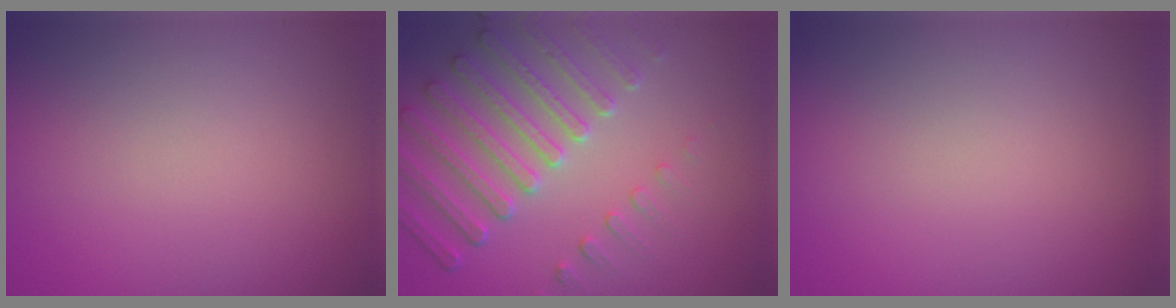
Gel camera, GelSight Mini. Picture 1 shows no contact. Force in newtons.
{"total": 5.5, "press": 4.8, "slide": 2.7}
{"total": 0.0}